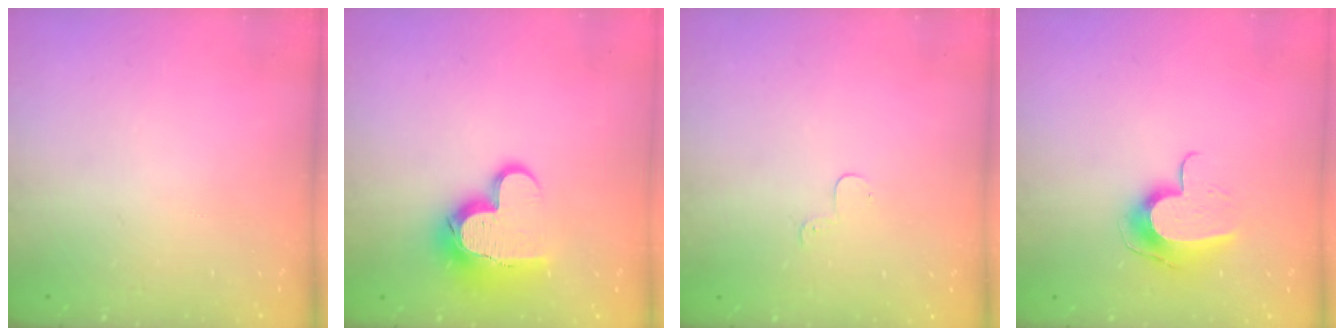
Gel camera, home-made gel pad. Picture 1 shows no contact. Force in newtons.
{"total": 14.5, "press": 14.5, "slide": 1.3}
{"total": 2.9, "press": 2.8, "slide": 0.3}
{"total": 9.8, "press": 9.8, "slide": 0.2}